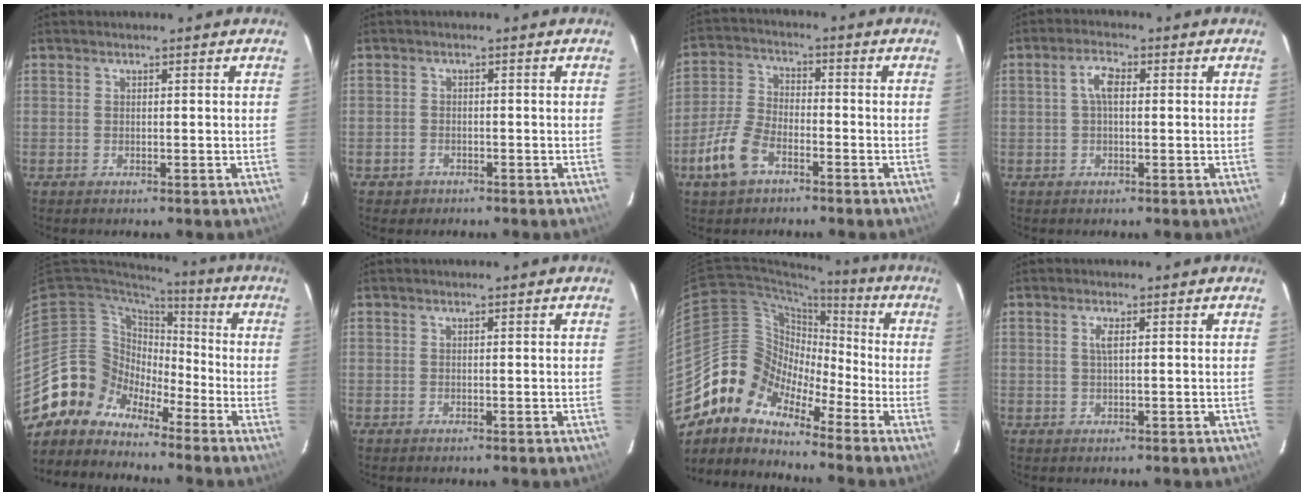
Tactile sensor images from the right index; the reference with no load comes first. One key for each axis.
{"total": 2.3, "fx": -1.3, "fy": 1.9, "fz": 0.3, "tx": -0.013, "ty": 0.004, "tz": -0.018}
{"total": 9.2, "fx": -5.2, "fy": 4.8, "fz": 5.9, "tx": -0.138, "ty": 0.004, "tz": -0.104}
{"total": 3.7, "fx": 0.6, "fy": 1.7, "fz": 3.3, "tx": -0.065, "ty": 0.011, "tz": 0.011}
{"total": 9.4, "fx": -7.1, "fy": 5.9, "fz": -1.5, "tx": 0.015, "ty": 0.050, "tz": -0.156}
{"total": 0.0}
{"total": 10.9, "fx": -8.1, "fy": 6.6, "fz": 3.2, "tx": -0.061, "ty": 0.030, "tz": -0.185}
{"total": 1.5, "fx": 0.3, "fy": 0.0, "fz": 1.4, "tx": -0.029, "ty": 0.001, "tz": 0.005}